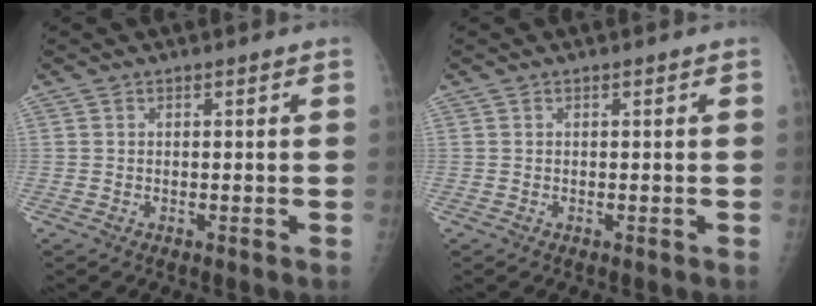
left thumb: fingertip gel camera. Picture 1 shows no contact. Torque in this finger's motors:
{"motor_torque": [0.00, 0.00, -0.09, -0.09, 0.00]}